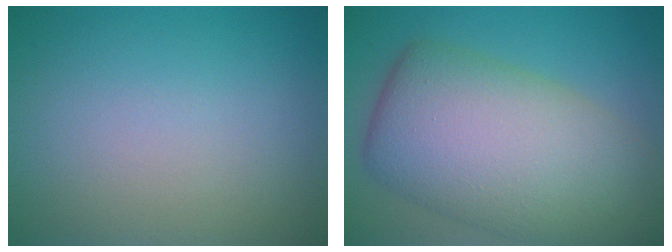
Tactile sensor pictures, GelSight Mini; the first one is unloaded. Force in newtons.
{"total": 12.2, "press": 12.1, "slide": 0.7}